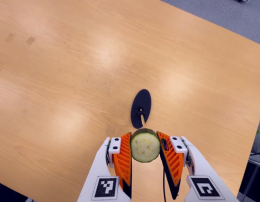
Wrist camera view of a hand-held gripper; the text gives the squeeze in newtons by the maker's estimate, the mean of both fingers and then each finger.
{"total": 10.4, "left": 9.7, "right": 11.1}